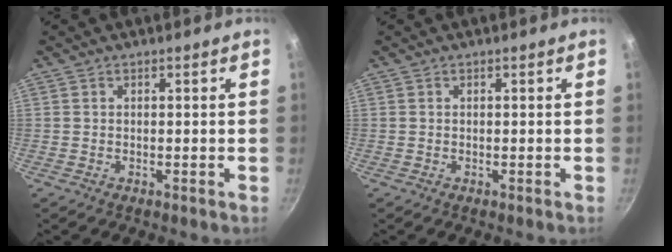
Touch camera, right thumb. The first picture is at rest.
{"total": 0.0}